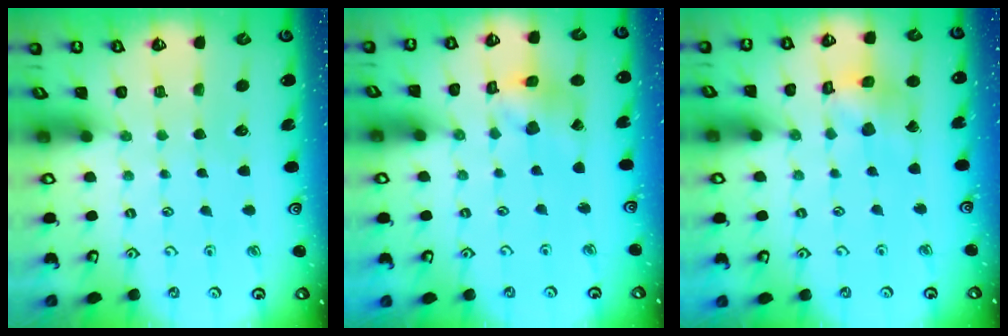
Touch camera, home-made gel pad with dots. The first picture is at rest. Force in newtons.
{"total": 8.3, "press": 8.3, "slide": 0.9}
{"total": 9.7, "press": 9.6, "slide": 1.1}